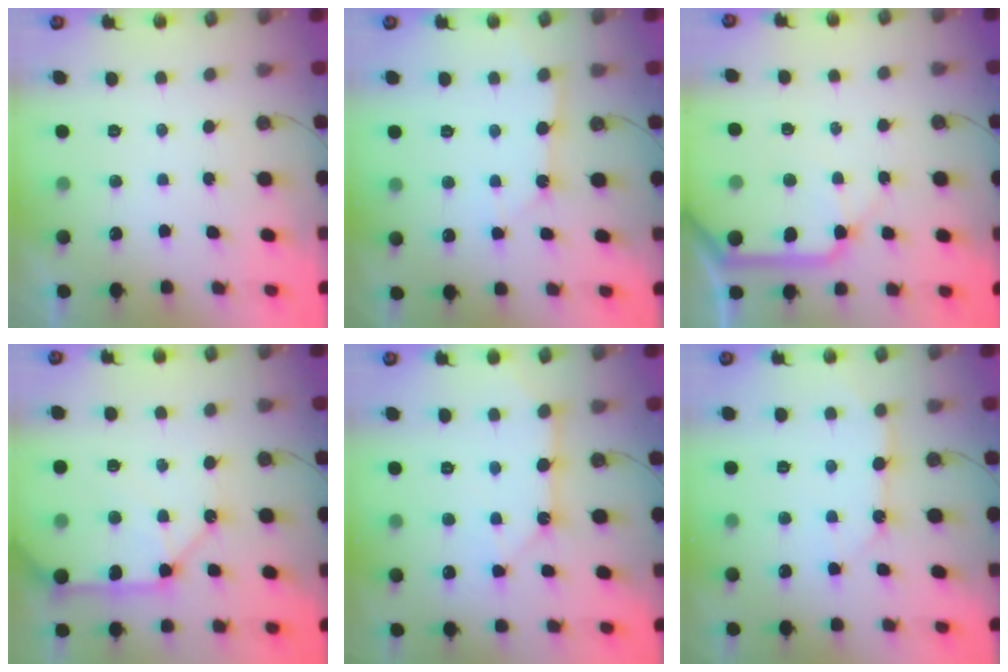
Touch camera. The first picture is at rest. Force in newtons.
{"total": 4.1, "press": 4.1, "slide": 0.3}
{"total": 12.0, "press": 11.9, "slide": 1.6}
{"total": 13.7, "press": 13.6, "slide": 2.1}
{"total": 10.5, "press": 10.5, "slide": 1.2}
{"total": 9.0, "press": 9.0, "slide": 0.8}